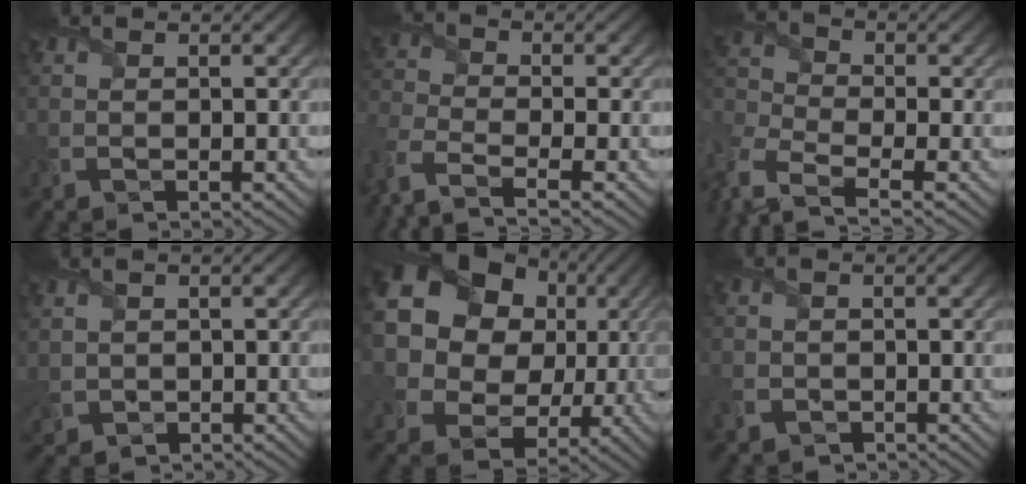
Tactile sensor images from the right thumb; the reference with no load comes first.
{"total": 7.8, "force": [-5.3, 2.8, 5.0], "torque": [-0.125, -0.025, -0.114]}
{"total": 7.8, "force": [-4.7, 3.6, 5.0], "torque": [-0.143, -0.027, -0.099]}
{"total": 1.9, "force": [0.3, 1.8, 0.5], "torque": [-0.033, -0.007, 0.007]}
{"total": 21.3, "force": [5.5, 17.8, 10.4], "torque": [-0.259, 0.032, 0.089]}
{"total": 3.1, "force": [-1.5, 2.5, 1.1], "torque": [-0.035, -0.013, -0.029]}